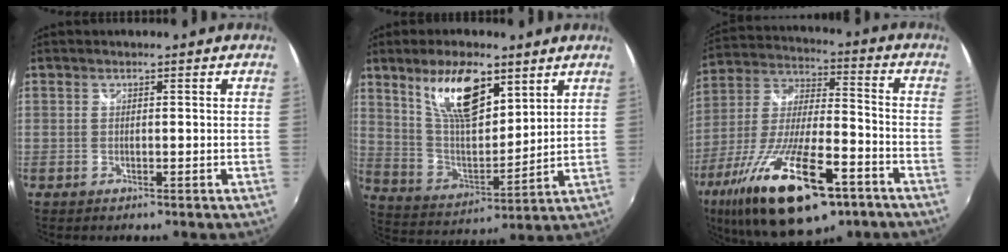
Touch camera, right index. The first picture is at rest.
{"total": 14.7, "force": [8.4, 5.8, 10.6], "torque": [-0.188, 0.003, 0.166]}
{"total": 26.7, "force": [-14.9, 9.2, 20.2], "torque": [-0.391, -0.049, -0.250]}